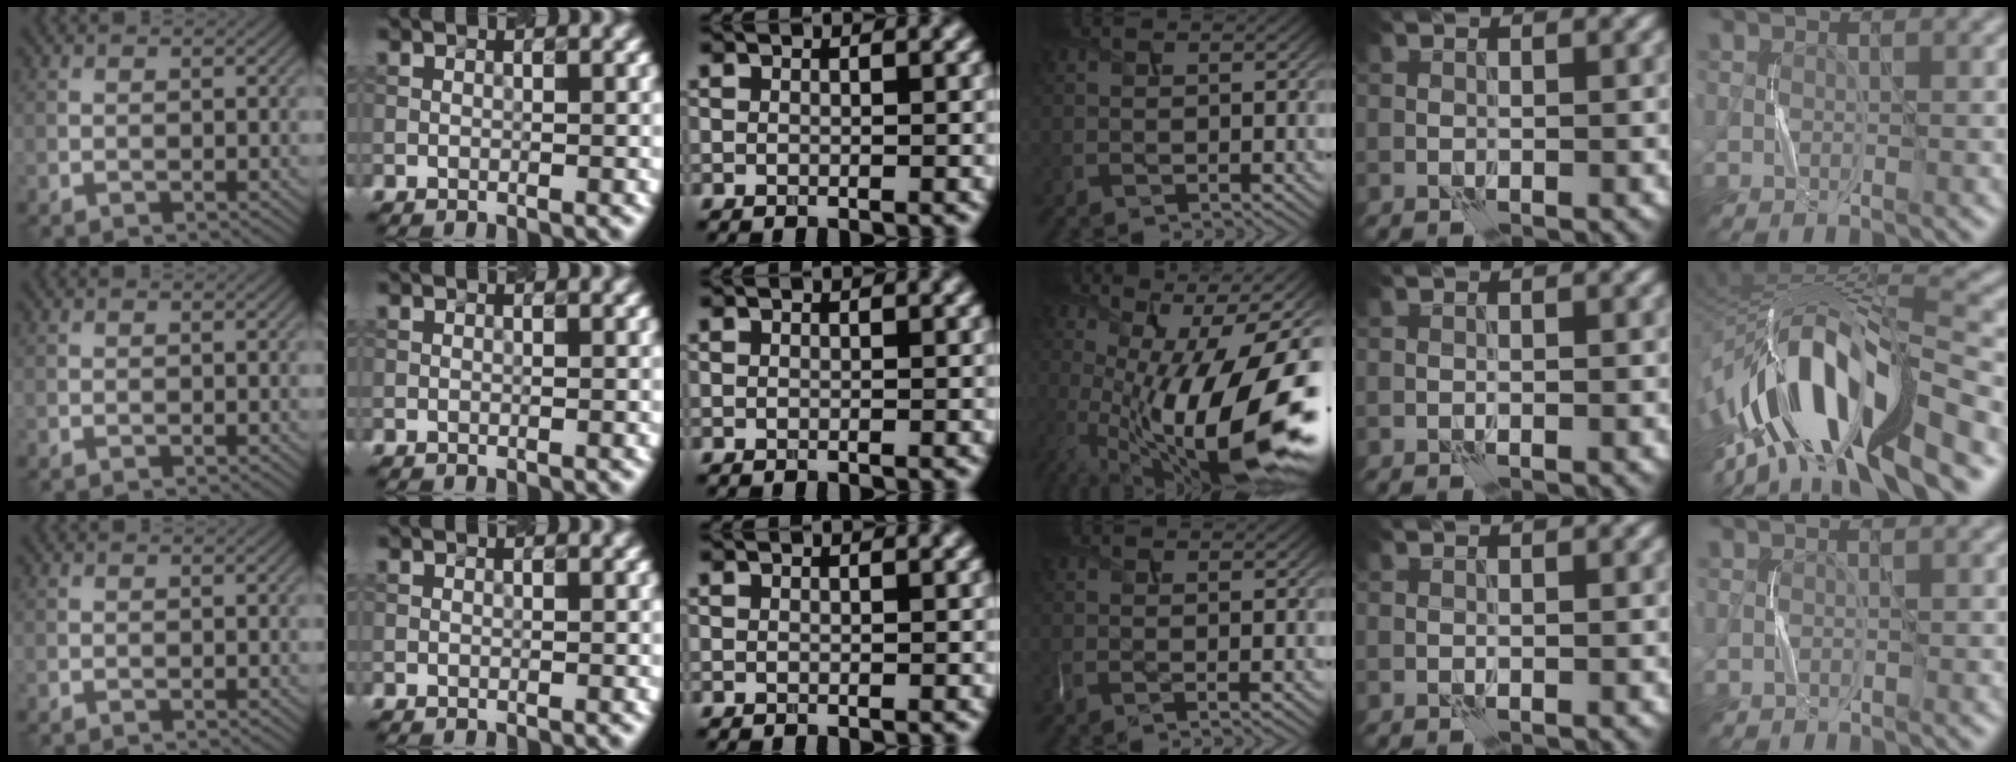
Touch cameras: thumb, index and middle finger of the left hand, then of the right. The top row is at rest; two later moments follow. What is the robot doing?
{"motion": "press", "object": "grip strengthener"}